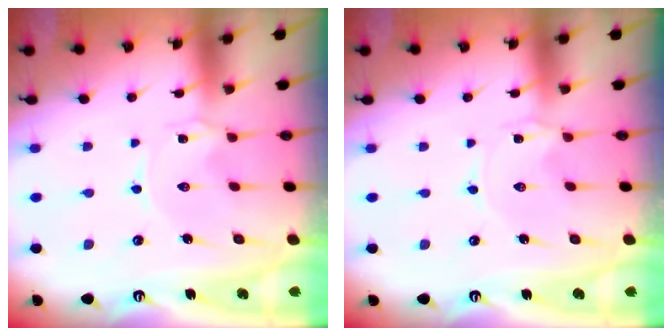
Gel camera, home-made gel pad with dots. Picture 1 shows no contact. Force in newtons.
{"total": 0.0}